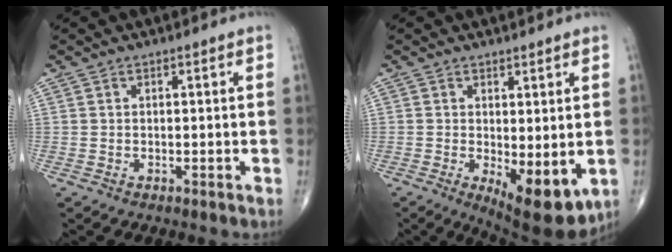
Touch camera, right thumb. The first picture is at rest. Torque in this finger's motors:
{"motor_torque": [-0.57, 0.74, -0.05, -0.12, 0.11]}